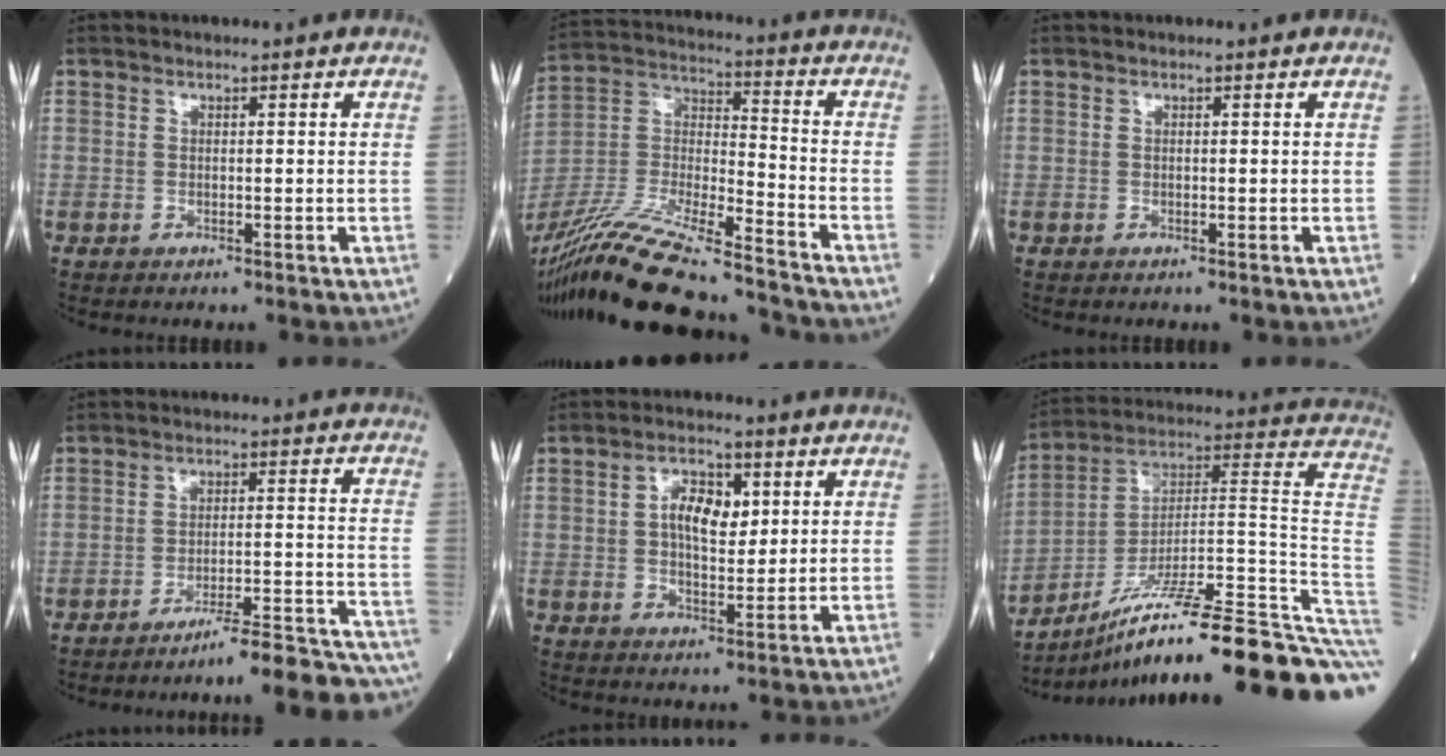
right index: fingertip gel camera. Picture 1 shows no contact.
{"total": 25.5, "force": [-21.3, 2.5, 13.8], "torque": [-0.279, -0.039, -0.375]}
{"total": 0.0}
{"total": 15.8, "force": [-15.0, -0.5, 5.0], "torque": [-0.031, 0.016, -0.198]}
{"total": 6.2, "force": [1.6, 3.1, 5.2], "torque": [-0.093, 0.011, 0.028]}
{"total": 31.1, "force": [-22.6, -0.7, 21.3], "torque": [-0.175, 0.017, -0.342]}